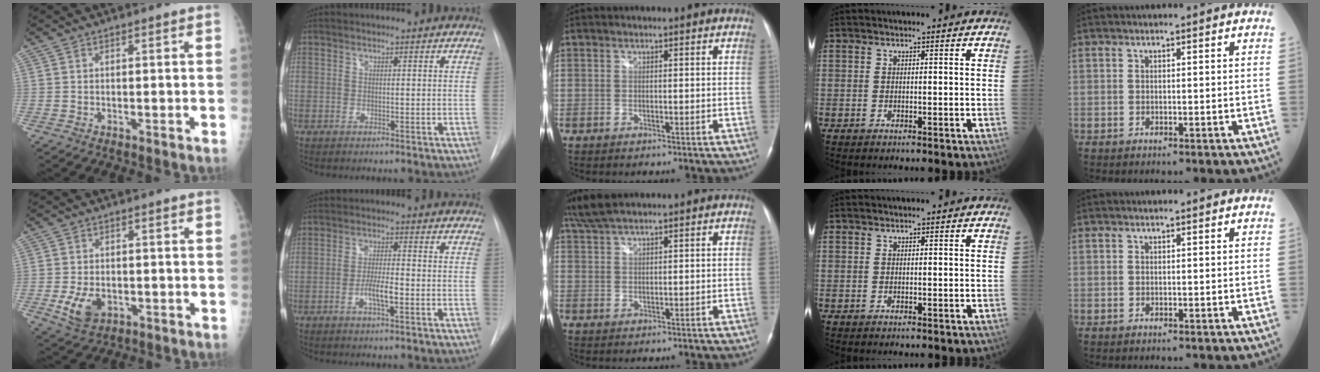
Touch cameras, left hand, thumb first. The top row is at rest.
{"thumb": {"total": 5.9, "force": [-1.7, 4.0, 4.0], "torque": [-0.070, -0.002, -0.021]}, "index": {"total": 4.1, "force": [-1.7, 0.6, 3.6], "torque": [-0.067, -0.003, -0.033]}, "middle": {"total": 4.6, "force": [3.9, 0.5, 2.3], "torque": [-0.058, 0.021, 0.083]}}